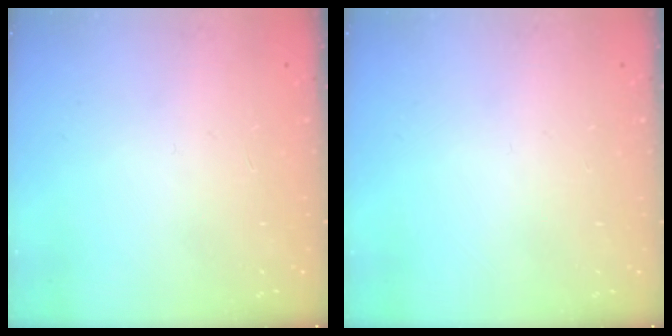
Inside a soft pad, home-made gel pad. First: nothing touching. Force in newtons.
{"total": 0.0}